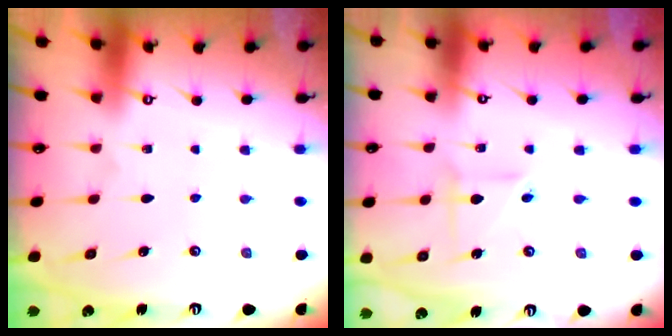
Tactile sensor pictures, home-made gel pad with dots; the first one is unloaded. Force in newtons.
{"total": 3.3, "press": 3.3, "slide": 0.3}